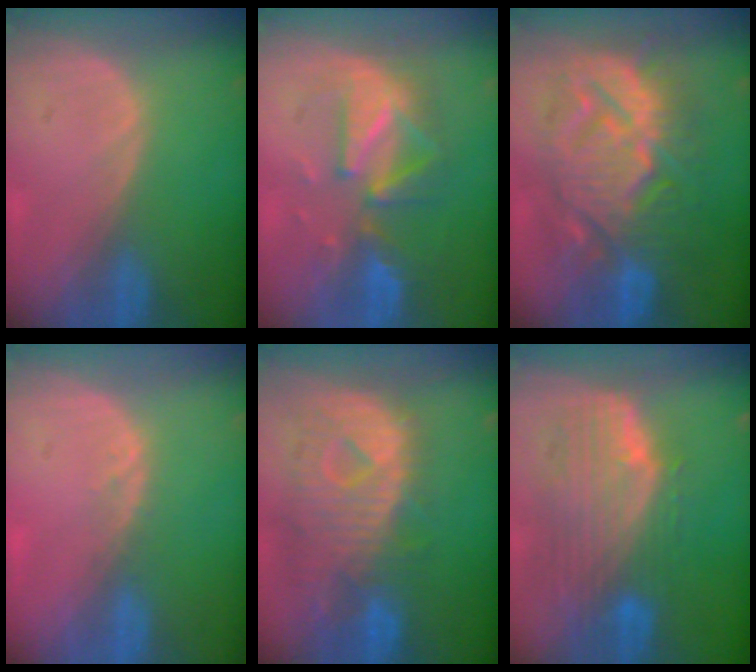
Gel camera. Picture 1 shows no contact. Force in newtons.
{"total": 8.3, "press": 8.2, "slide": 0.4}
{"total": 13.9, "press": 13.8, "slide": 1.3}
{"total": 1.3, "press": 1.2, "slide": 0.6}
{"total": 12.0, "press": 10.3, "slide": 6.0}
{"total": 10.2, "press": 8.9, "slide": 4.9}